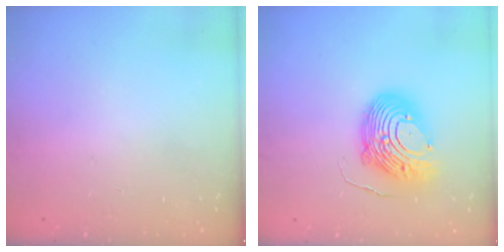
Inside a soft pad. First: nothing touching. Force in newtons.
{"total": 12.3, "press": 12.2, "slide": 1.2}